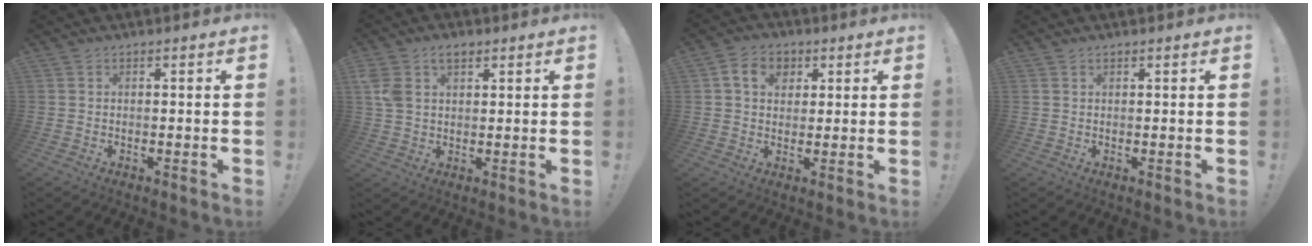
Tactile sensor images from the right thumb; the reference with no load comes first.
{"total": 6.3, "force": [3.2, 4.0, 3.6], "torque": [-0.069, -0.008, 0.058]}
{"total": 8.2, "force": [3.0, 6.4, 4.3], "torque": [-0.062, 0.001, 0.056]}
{"total": 0.6, "force": [0.6, 0.2, 0.2], "torque": [-0.003, -0.002, 0.011]}